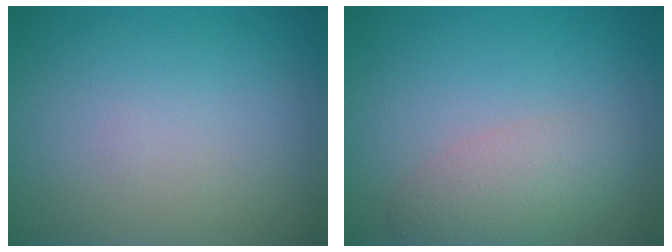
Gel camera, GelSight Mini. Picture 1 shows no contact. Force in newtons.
{"total": 3.4, "press": 3.4, "slide": 0.3}